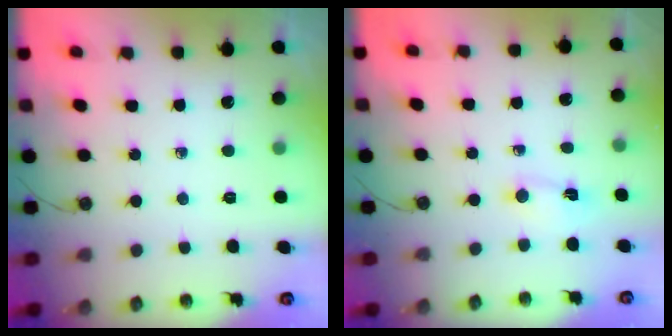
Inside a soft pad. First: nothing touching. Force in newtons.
{"total": 1.1, "press": 1.0, "slide": 0.6}